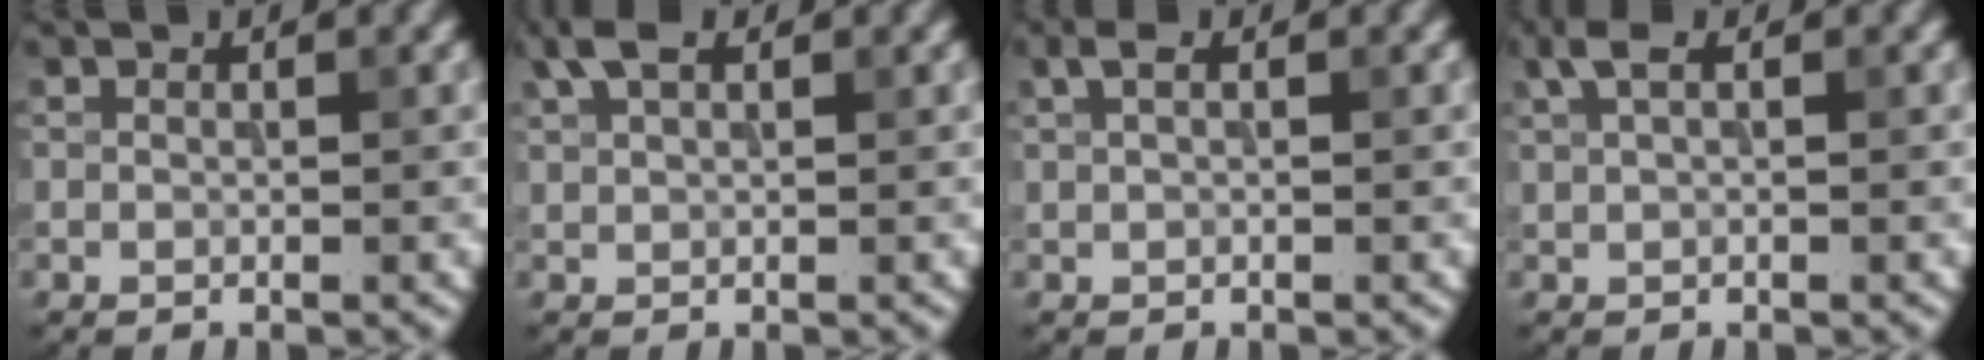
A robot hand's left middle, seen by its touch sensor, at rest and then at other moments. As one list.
[{"total": 2.9, "force": [1.8, 1.4, 1.9], "torque": [-0.041, 0.009, 0.035]}, {"total": 1.2, "force": [0.6, 0.4, 0.9], "torque": [-0.020, 0.005, 0.010]}, {"total": 1.9, "force": [1.0, 0.7, 1.5], "torque": [-0.031, 0.006, 0.018]}]